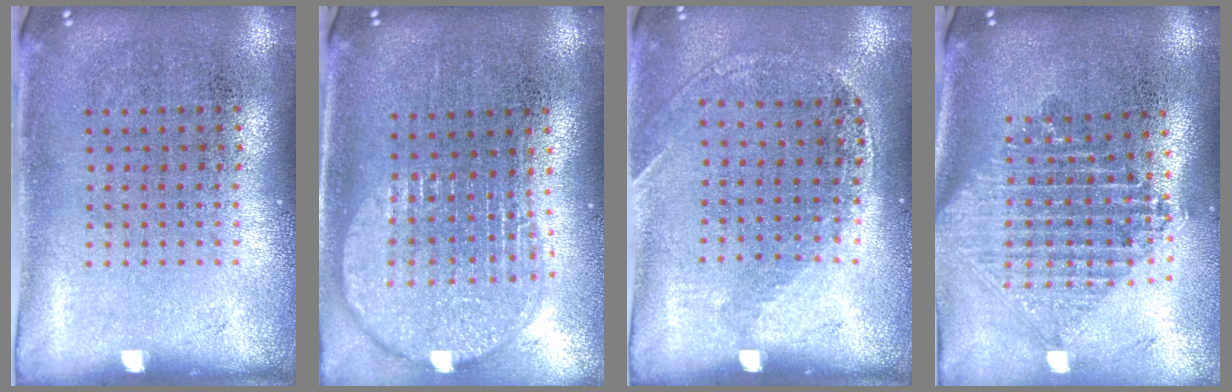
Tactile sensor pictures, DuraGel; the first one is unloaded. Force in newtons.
{"total": 2.0, "press": 1.7, "slide": 1.1}
{"total": 1.2, "press": 1.1, "slide": 0.4}
{"total": 2.2, "press": 1.7, "slide": 1.4}